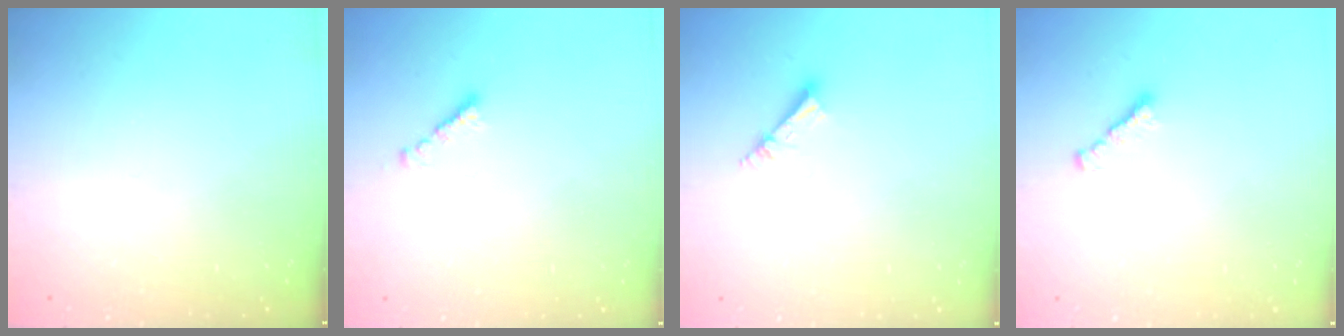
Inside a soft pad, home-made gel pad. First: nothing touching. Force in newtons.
{"total": 2.1, "press": 2.1, "slide": 0.3}
{"total": 3.8, "press": 3.8, "slide": 0.2}
{"total": 1.7, "press": 1.6, "slide": 0.5}